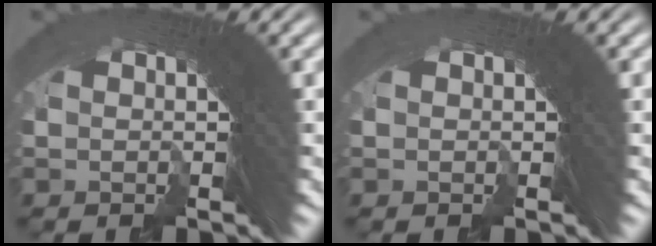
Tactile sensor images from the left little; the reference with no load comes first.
{"total": 0.0}